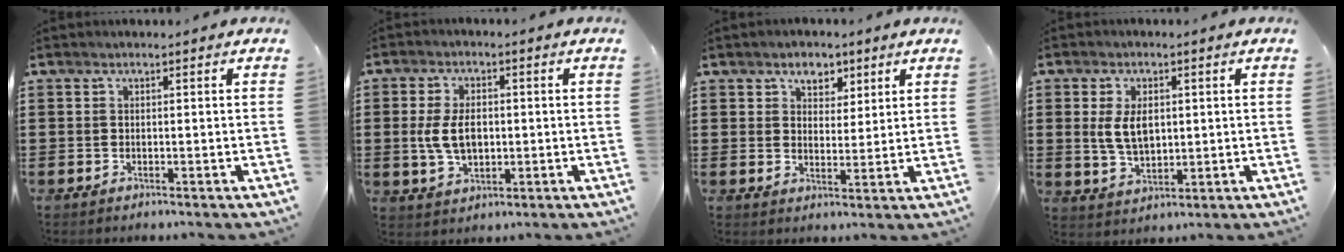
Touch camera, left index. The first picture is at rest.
{"total": 6.2, "force": [0.1, 3.8, 5.0], "torque": [-0.104, 0.004, -0.004]}
{"total": 4.0, "force": [2.6, 2.8, 1.2], "torque": [-0.022, 0.011, 0.041]}
{"total": 5.5, "force": [1.1, 3.3, 4.3], "torque": [-0.092, 0.004, 0.015]}